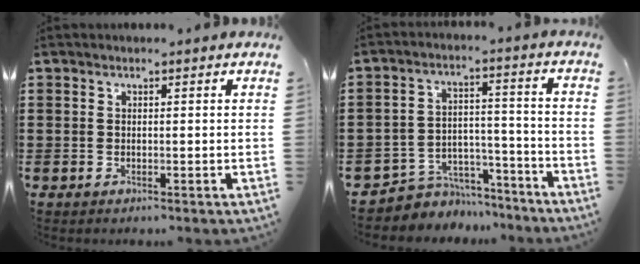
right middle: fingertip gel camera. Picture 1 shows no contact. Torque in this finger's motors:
{"motor_torque": [2.14, 0.00, 0.08, 0.01]}